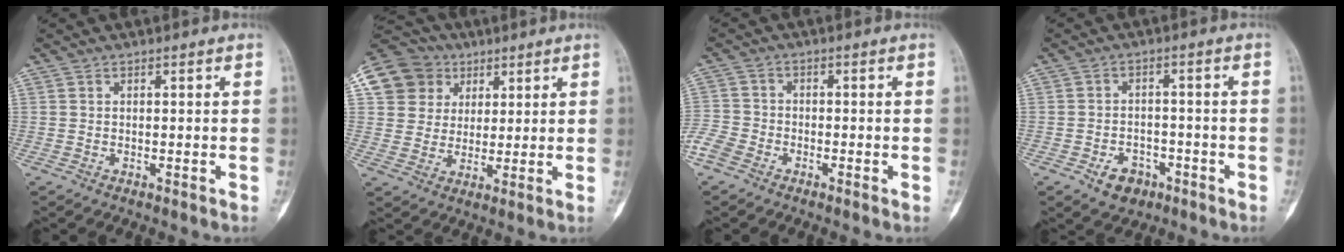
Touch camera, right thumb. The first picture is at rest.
{"total": 12.5, "force": [5.0, 11.2, 2.8], "torque": [-0.026, 0.008, 0.090]}
{"total": 4.5, "force": [-3.1, 2.8, 1.8], "torque": [-0.039, 0.001, -0.073]}
{"total": 5.5, "force": [-2.9, 4.0, 2.5], "torque": [-0.022, 0.022, -0.041]}